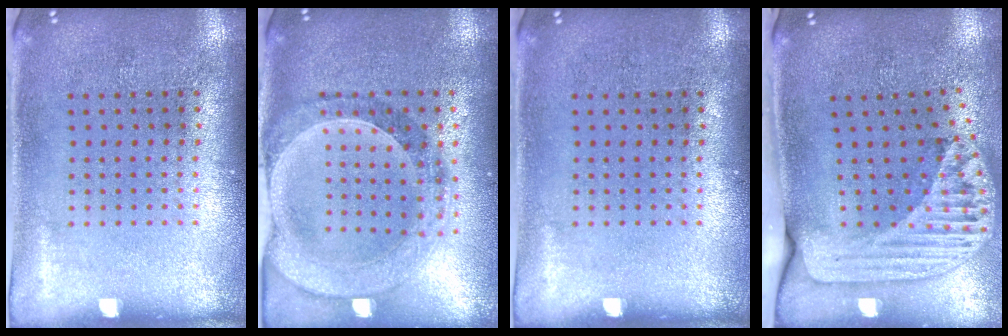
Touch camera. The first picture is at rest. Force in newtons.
{"total": 1.6, "press": 1.5, "slide": 0.3}
{"total": 0.0}
{"total": 2.5, "press": 1.8, "slide": 1.7}